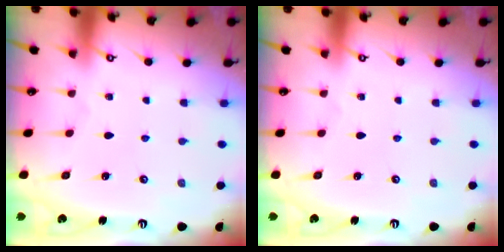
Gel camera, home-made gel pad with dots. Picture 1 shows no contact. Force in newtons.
{"total": 0.0}